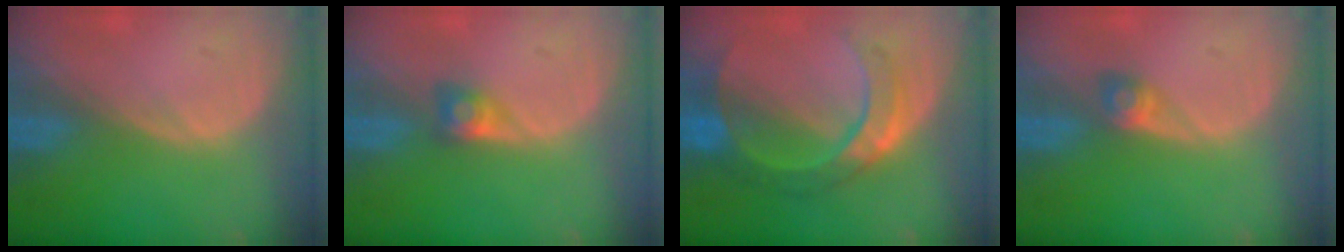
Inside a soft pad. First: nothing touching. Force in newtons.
{"total": 2.7, "press": 2.5, "slide": 1.1}
{"total": 7.9, "press": 7.9, "slide": 0.3}
{"total": 2.5, "press": 2.3, "slide": 1.0}